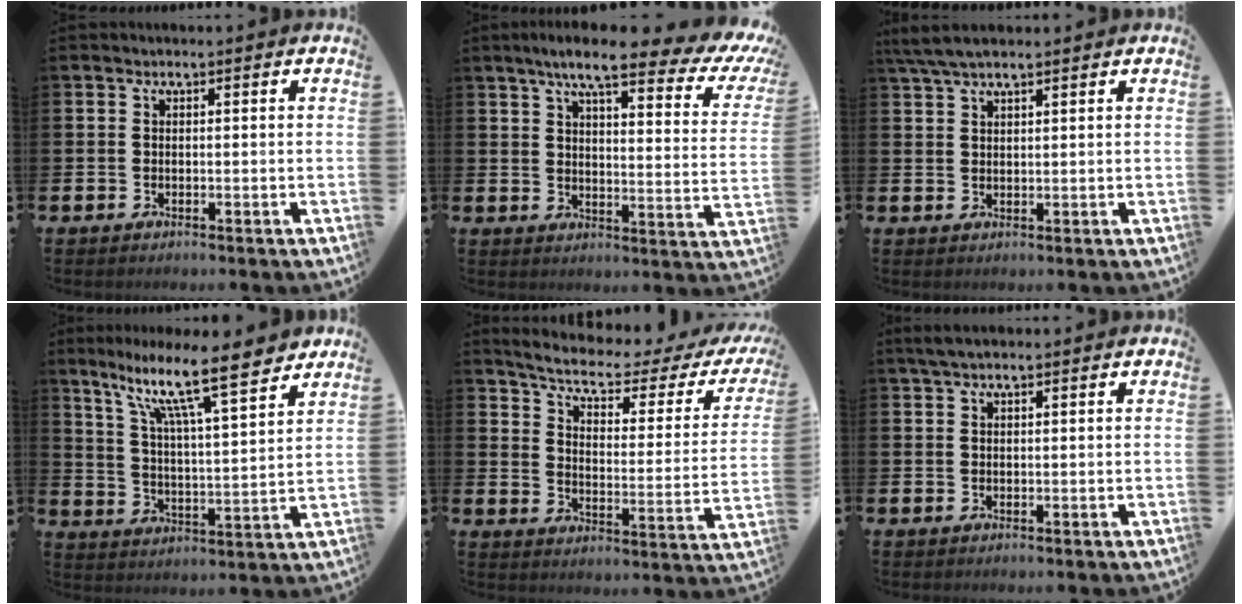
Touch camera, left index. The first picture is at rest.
{"total": 9.1, "force": [7.0, 1.6, 5.6], "torque": [-0.104, -0.044, 0.110]}
{"total": 4.3, "force": [3.5, 0.8, 2.2], "torque": [-0.056, -0.001, 0.067]}
{"total": 13.1, "force": [10.1, 2.5, 7.9], "torque": [-0.164, -0.060, 0.168]}
{"total": 6.0, "force": [4.9, 1.2, 3.2], "torque": [-0.081, -0.036, 0.074]}
{"total": 2.3, "force": [1.8, 0.5, 1.3], "torque": [-0.025, 0.005, 0.031]}